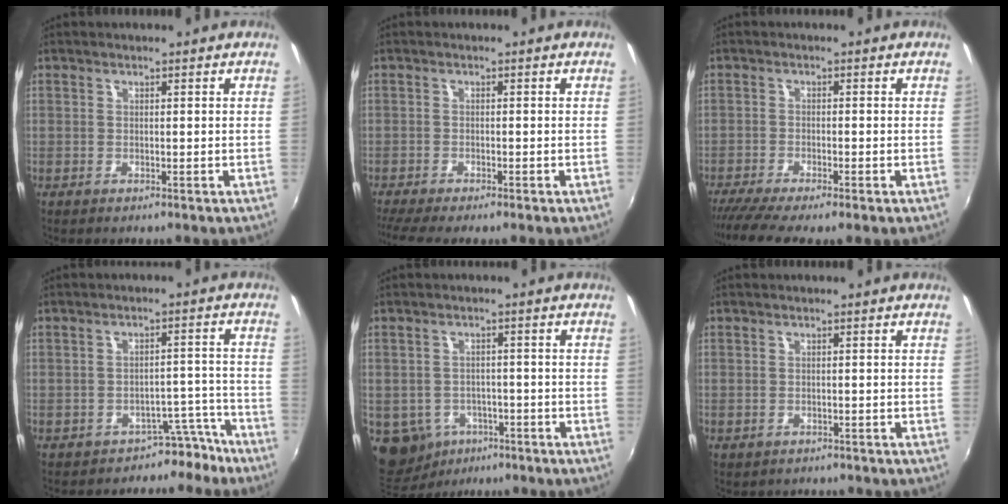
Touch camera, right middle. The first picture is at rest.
{"total": 4.9, "force": [-4.1, -0.4, 2.6], "torque": [-0.061, -0.022, -0.073]}
{"total": 6.0, "force": [-4.9, -0.4, 3.5], "torque": [-0.082, -0.027, -0.089]}
{"total": 5.1, "force": [-4.4, 2.6, 0.1], "torque": [0.012, 0.040, -0.054]}
{"total": 8.8, "force": [-4.4, 7.0, 3.0], "torque": [-0.097, -0.008, -0.057]}
{"total": 0.7, "force": [-0.5, 0.5, 0.0], "torque": [-0.001, -0.003, -0.005]}